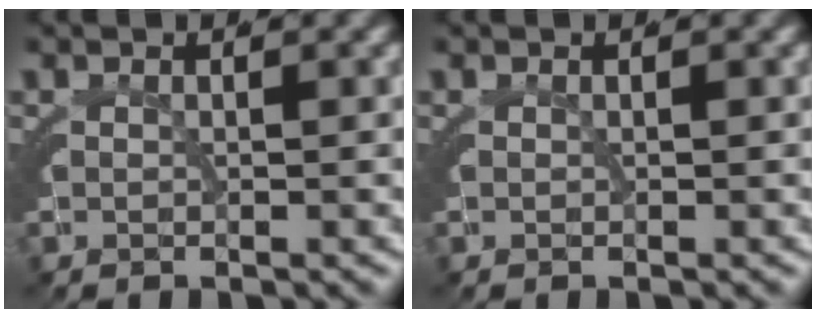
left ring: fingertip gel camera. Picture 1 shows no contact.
{"total": 0.0}